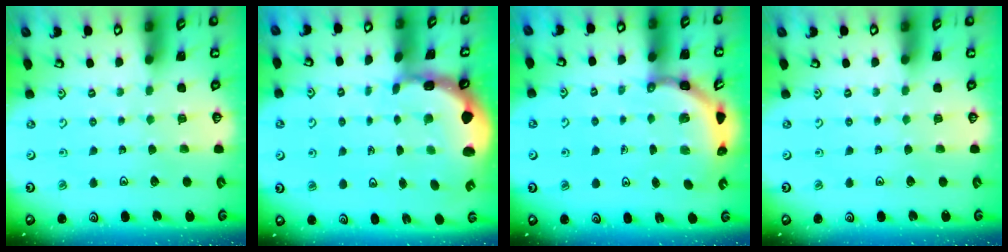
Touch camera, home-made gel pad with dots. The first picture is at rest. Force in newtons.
{"total": 2.2, "press": 2.0, "slide": 1.0}
{"total": 4.3, "press": 3.9, "slide": 1.8}
{"total": 0.0}